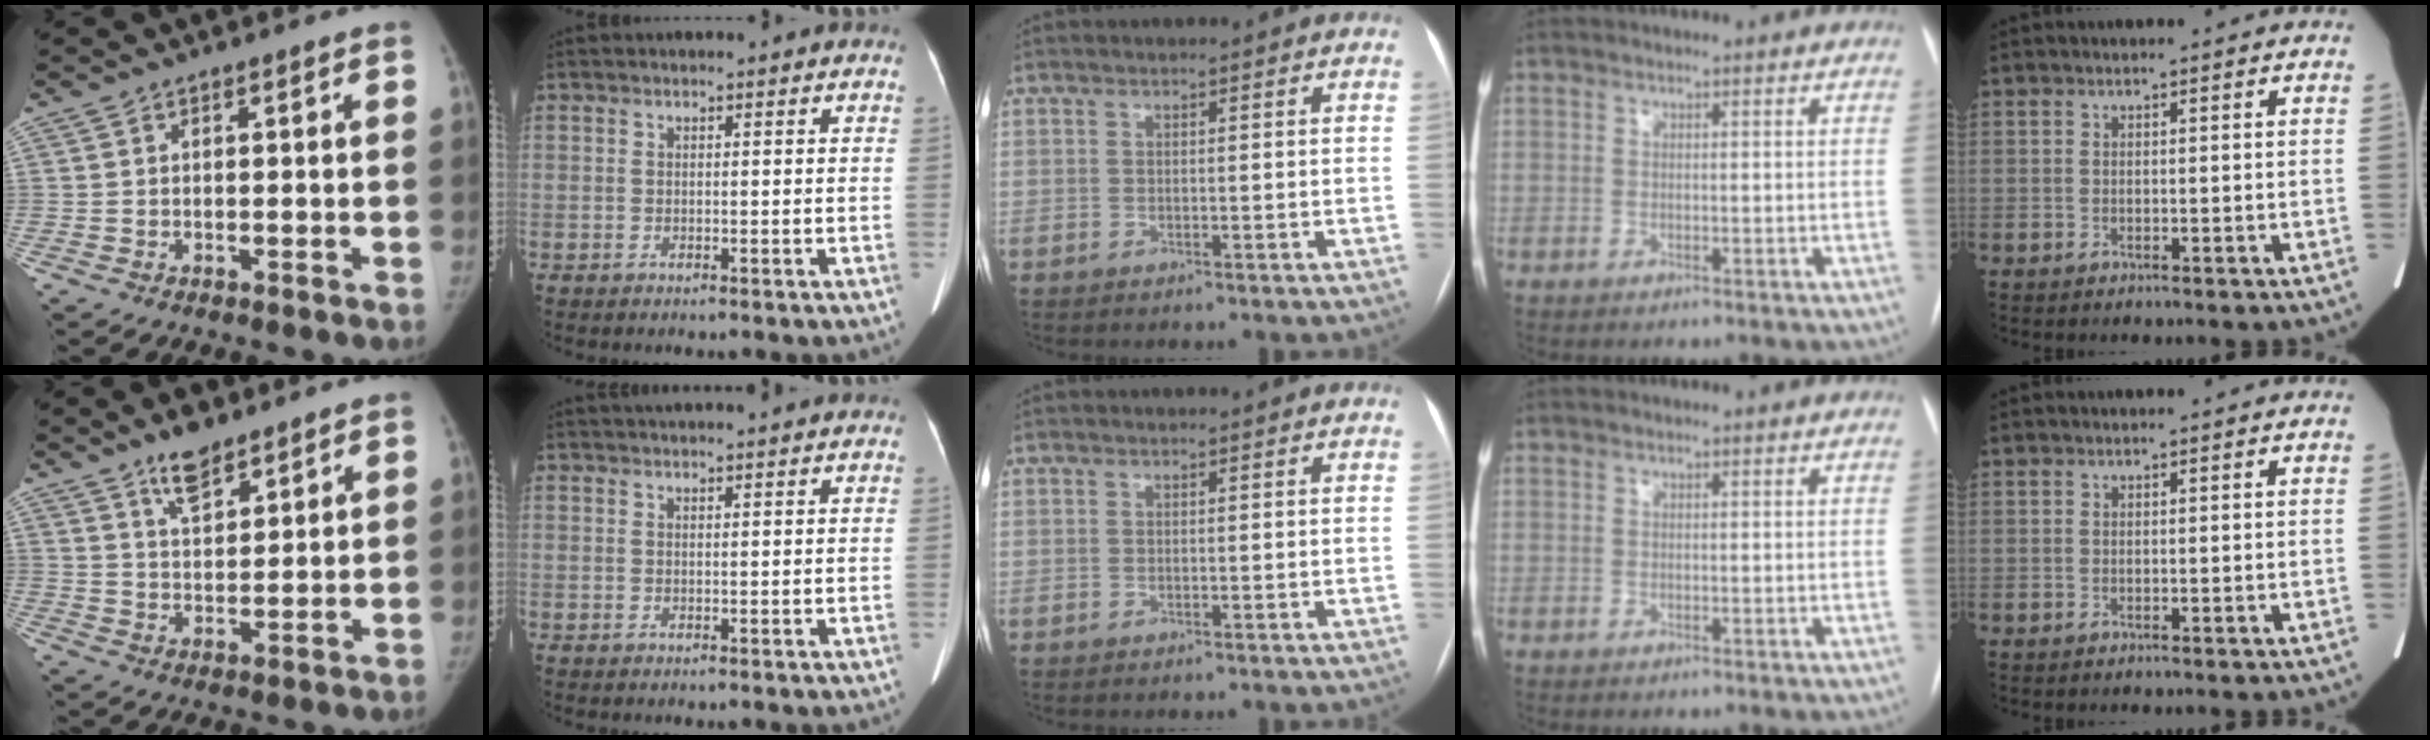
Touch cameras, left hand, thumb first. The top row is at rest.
{"thumb": {"total": 7.0, "force": [5.2, 2.8, 3.8], "torque": [-0.044, -0.036, 0.091]}, "index": {"total": 6.1, "force": [5.6, 0.2, 2.4], "torque": [-0.027, 0.034, 0.068]}}